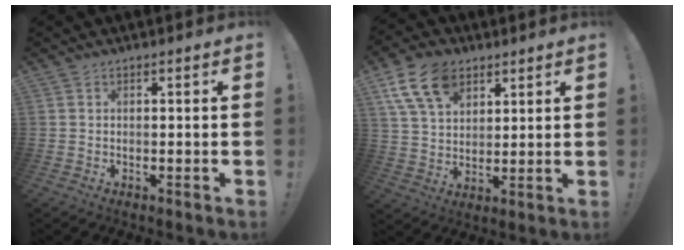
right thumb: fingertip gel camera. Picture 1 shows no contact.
{"total": 14.0, "force": [7.5, 9.1, 7.5], "torque": [-0.134, -0.023, 0.146]}